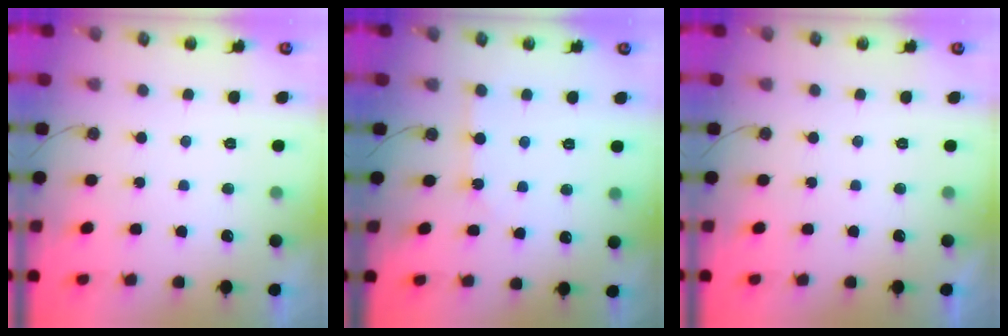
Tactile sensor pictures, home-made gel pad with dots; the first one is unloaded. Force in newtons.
{"total": 2.4, "press": 2.4, "slide": 0.3}
{"total": 0.0}